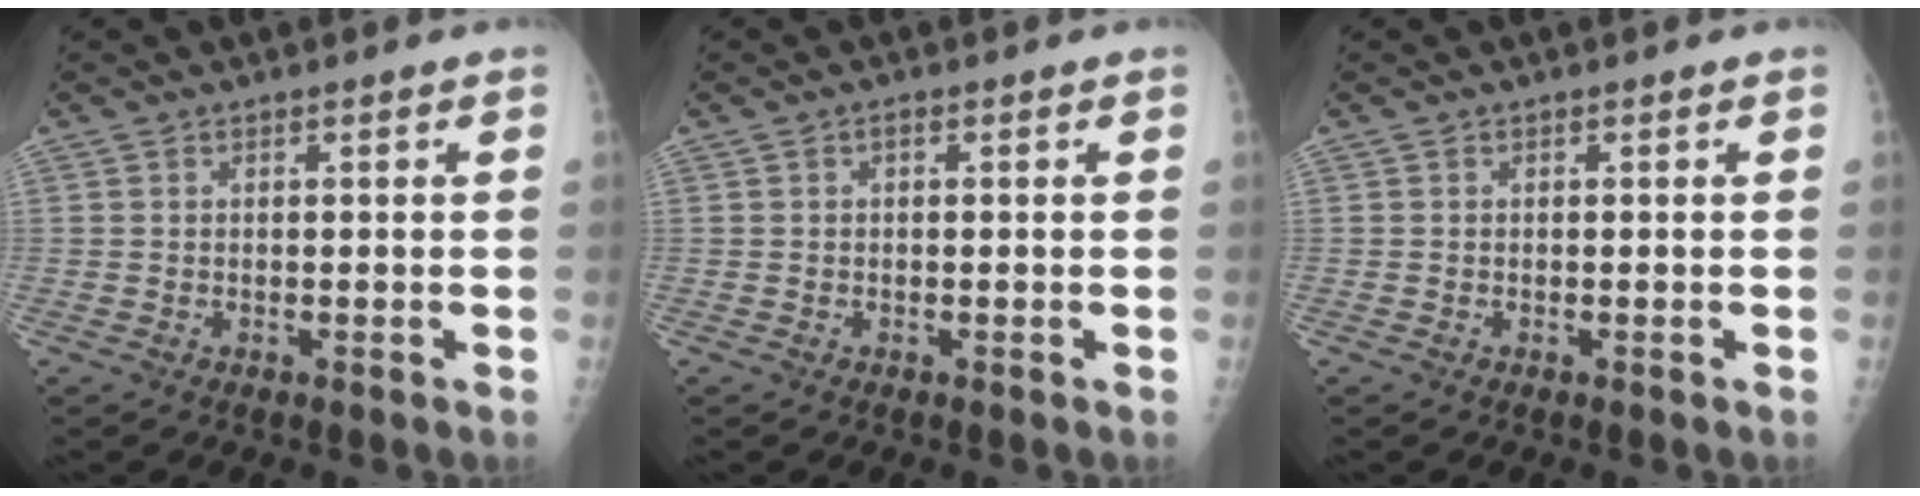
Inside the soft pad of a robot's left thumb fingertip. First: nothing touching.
{"total": 0.5, "force": [0.0, 0.3, 0.5], "torque": [-0.004, 0.002, -0.003]}
{"total": 0.0}